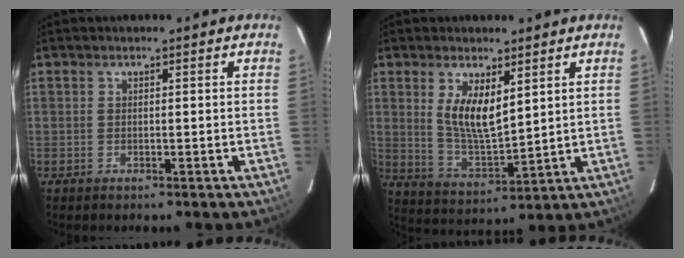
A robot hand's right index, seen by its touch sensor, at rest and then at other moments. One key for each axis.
{"total": 8.9, "fx": 3.6, "fy": 3.3, "fz": 7.5, "tx": -0.138, "ty": -0.008, "tz": 0.078}